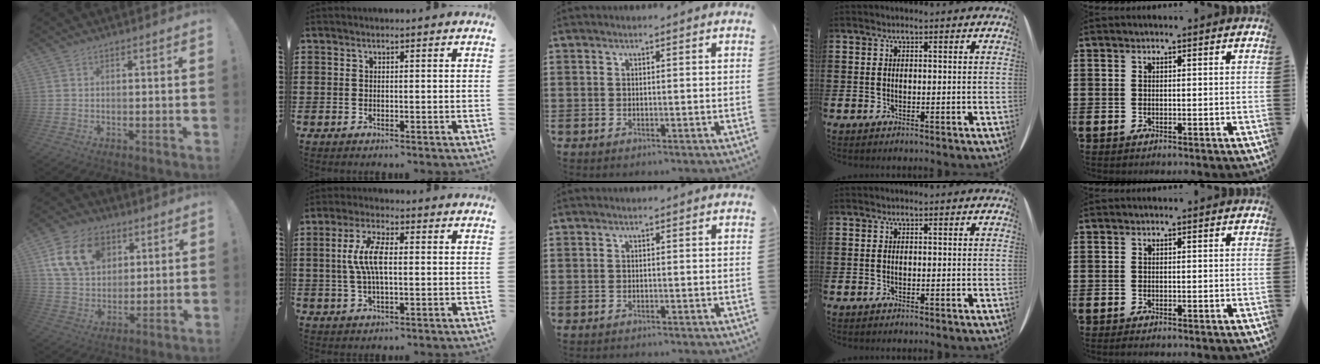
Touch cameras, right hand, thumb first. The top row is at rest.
{"thumb": {"total": 16.7, "force": [6.8, 12.2, 9.0], "torque": [-0.156, -0.018, 0.132]}, "index": {"total": 6.8, "force": [0.4, 2.3, 6.4], "torque": [-0.140, 0.002, -0.002]}, "middle": {"total": 0.5, "force": [-0.5, 0.0, 0.0], "torque": [-0.002, 0.000, -0.012]}}